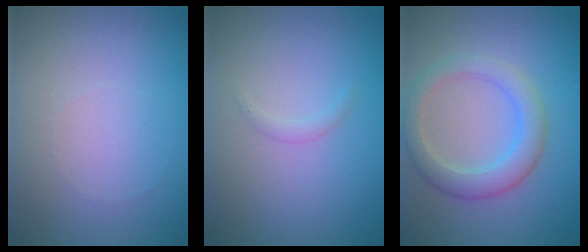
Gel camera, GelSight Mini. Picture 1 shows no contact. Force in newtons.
{"total": 0.6, "press": 0.6, "slide": 0.0}
{"total": 3.6, "press": 3.6, "slide": 0.1}